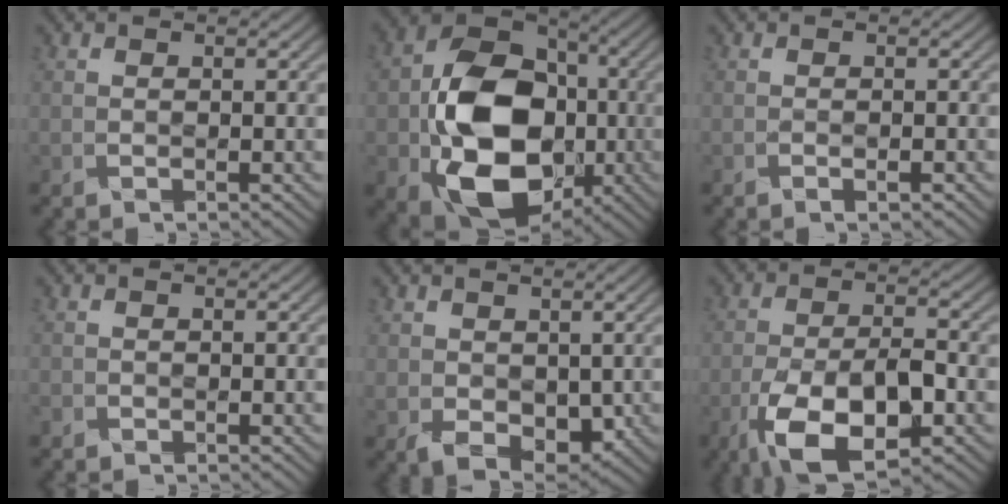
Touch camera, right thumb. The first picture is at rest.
{"total": 16.3, "force": [-3.8, 11.2, 11.2], "torque": [-0.214, -0.028, -0.047]}
{"total": 1.2, "force": [-0.9, 0.1, 0.8], "torque": [-0.003, 0.001, -0.012]}
{"total": 0.6, "force": [-0.5, 0.5, -0.1], "torque": [-0.007, 0.004, -0.005]}
{"total": 5.0, "force": [-0.3, 3.8, 3.3], "torque": [-0.086, -0.024, 0.010]}
{"total": 12.1, "force": [-5.6, 5.1, 9.4], "torque": [-0.209, -0.022, -0.085]}